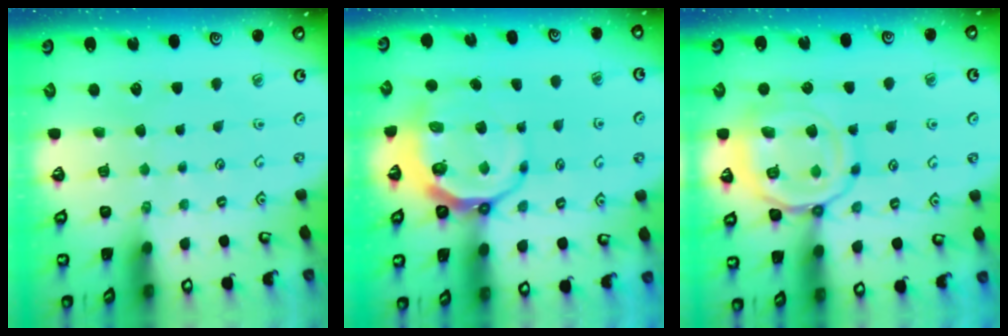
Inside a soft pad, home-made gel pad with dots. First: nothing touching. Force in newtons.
{"total": 8.3, "press": 7.5, "slide": 3.6}
{"total": 14.4, "press": 14.4, "slide": 1.1}